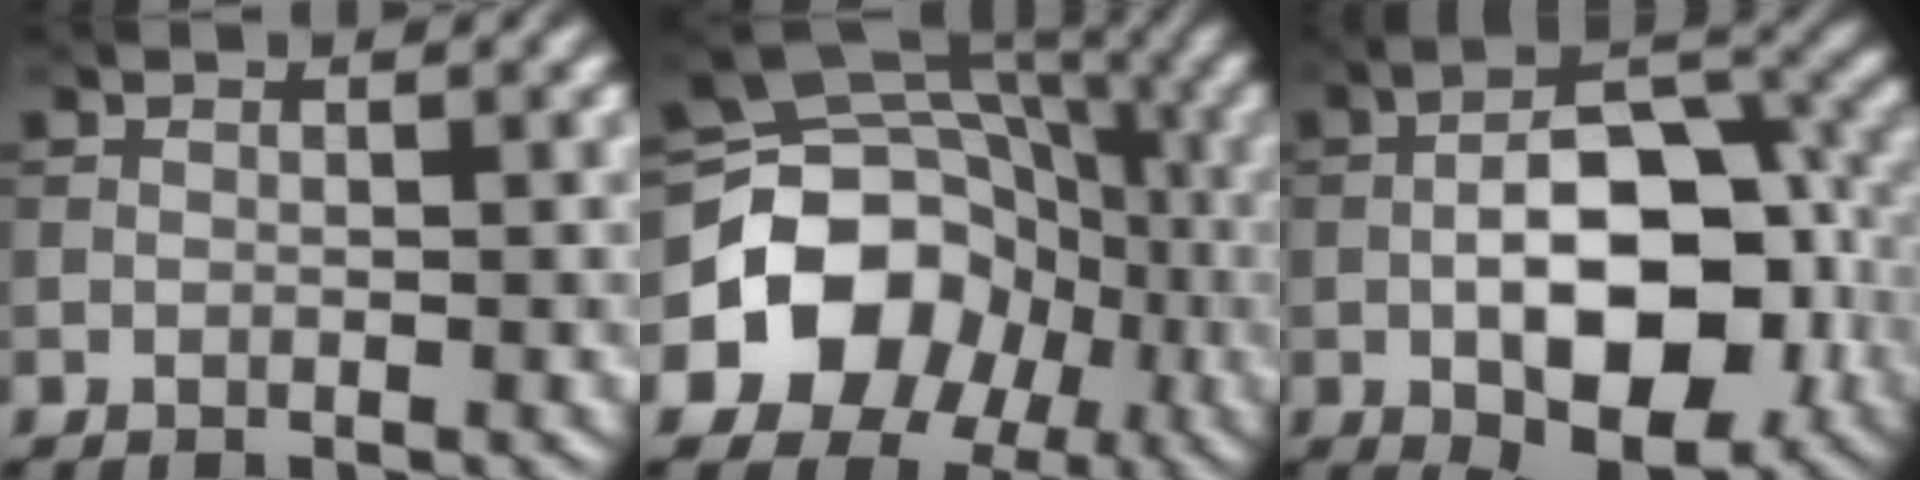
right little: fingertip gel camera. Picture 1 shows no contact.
{"total": 12.2, "force": [-3.7, 10.2, 5.6], "torque": [-0.109, -0.013, -0.081]}
{"total": 11.6, "force": [-3.2, 5.8, 9.5], "torque": [-0.147, 0.002, -0.055]}